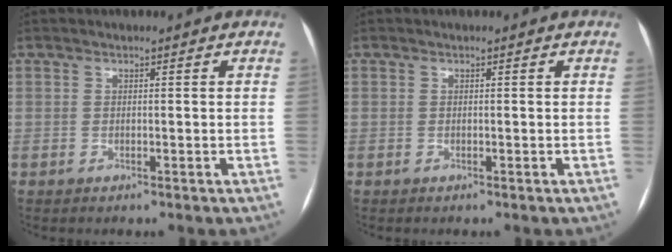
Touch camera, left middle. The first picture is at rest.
{"total": 0.0}